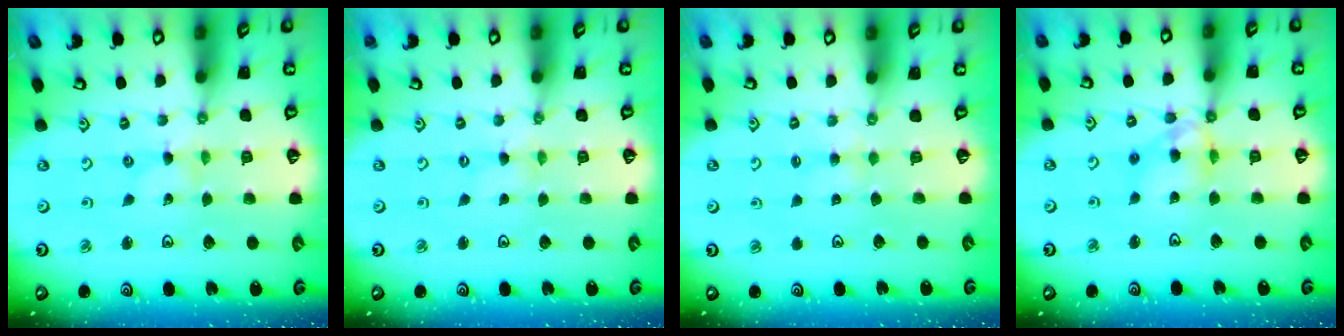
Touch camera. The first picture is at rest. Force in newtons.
{"total": 0.0}
{"total": 2.0, "press": 2.0, "slide": 0.3}
{"total": 10.9, "press": 10.9, "slide": 0.8}